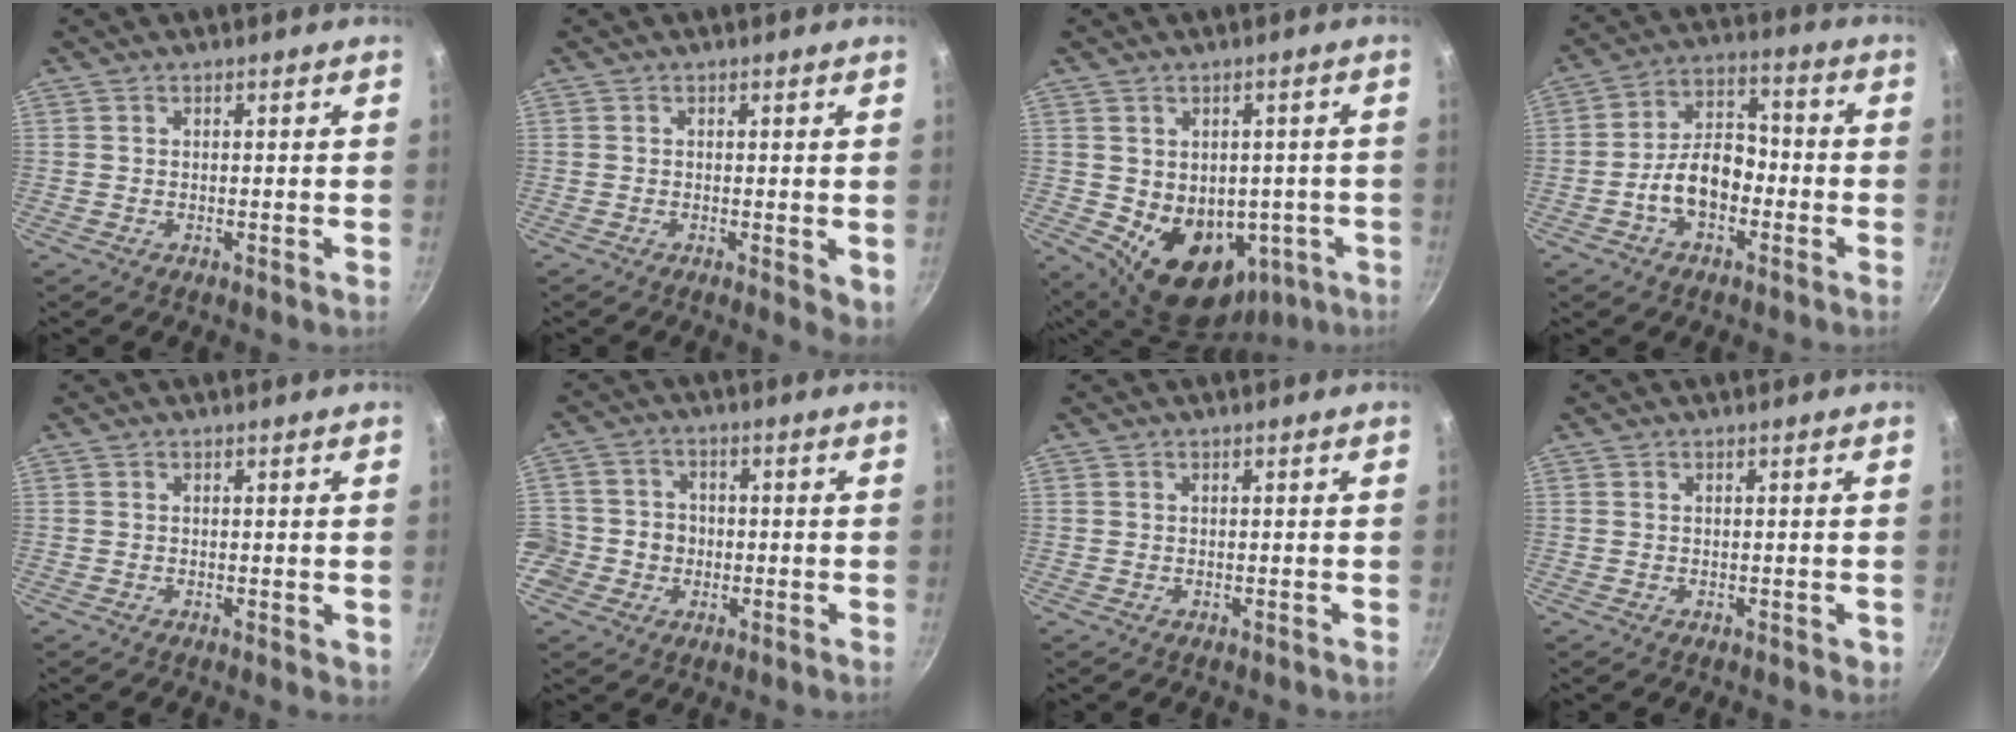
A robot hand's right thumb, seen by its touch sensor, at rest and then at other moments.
{"total": 3.5, "force": [-0.3, 1.4, 3.2], "torque": [-0.039, -0.012, -0.005]}
{"total": 14.3, "force": [-2.5, 11.0, 8.9], "torque": [-0.096, -0.003, -0.002]}
{"total": 10.3, "force": [-3.2, 6.7, 7.2], "torque": [-0.087, 0.049, -0.064]}
{"total": 1.4, "force": [0.1, 0.7, 1.2], "torque": [-0.014, -0.004, -0.001]}
{"total": 9.4, "force": [-2.3, 8.6, 2.9], "torque": [-0.038, 0.028, -0.051]}
{"total": 0.0}
{"total": 0.8, "force": [-0.1, 0.6, 0.6], "torque": [-0.004, 0.001, -0.002]}